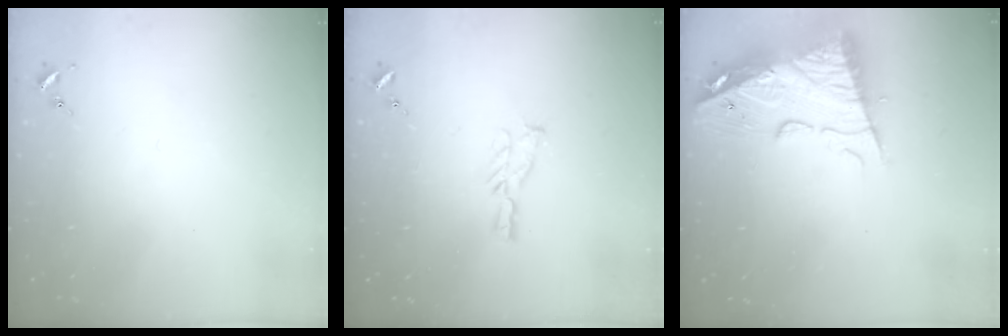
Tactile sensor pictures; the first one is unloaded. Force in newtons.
{"total": 5.8, "press": 5.8, "slide": 0.5}
{"total": 14.9, "press": 14.8, "slide": 1.2}